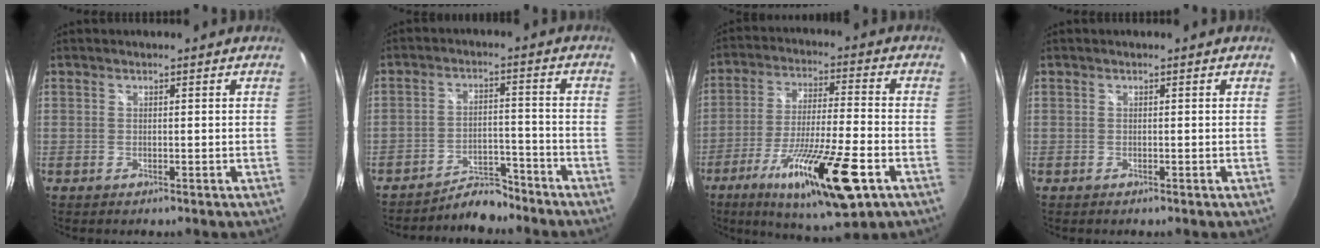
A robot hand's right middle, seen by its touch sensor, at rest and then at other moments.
{"total": 6.5, "force": [-6.2, 1.6, 1.0], "torque": [-0.026, 0.012, -0.099]}
{"total": 19.2, "force": [-9.4, 3.3, 16.4], "torque": [-0.302, -0.044, -0.157]}
{"total": 0.0}